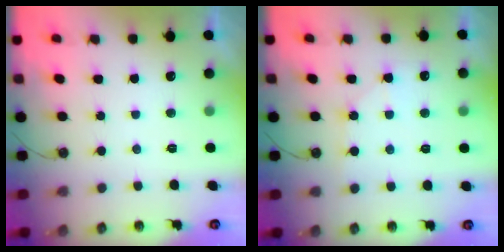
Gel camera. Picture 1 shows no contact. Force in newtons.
{"total": 6.0, "press": 6.0, "slide": 0.8}